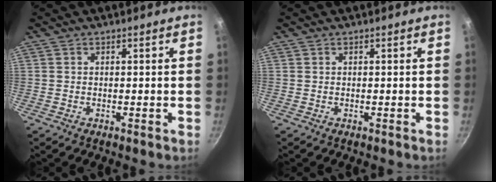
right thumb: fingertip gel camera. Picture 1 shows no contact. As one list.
[{"total": 0.0}]